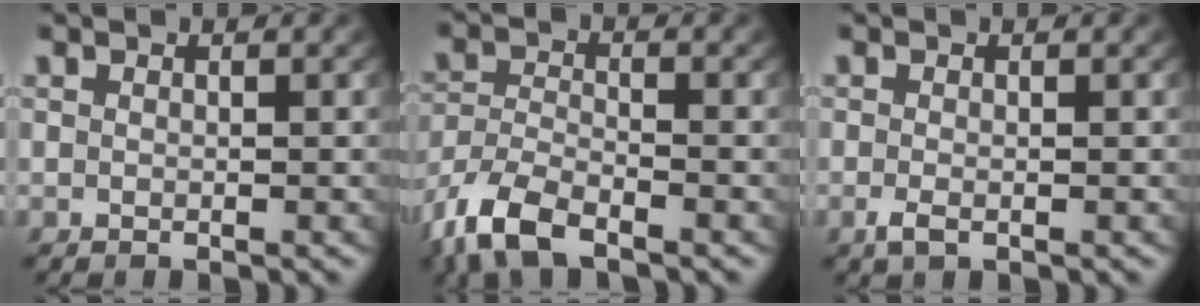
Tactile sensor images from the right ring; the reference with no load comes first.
{"total": 5.4, "force": [-3.5, 2.9, 3.0], "torque": [-0.082, -0.024, -0.054]}
{"total": 1.2, "force": [-0.8, 0.5, 0.8], "torque": [-0.026, -0.012, -0.010]}